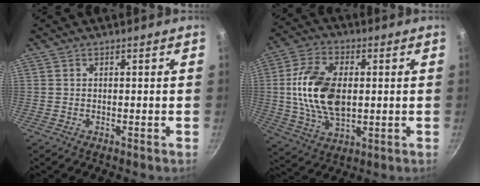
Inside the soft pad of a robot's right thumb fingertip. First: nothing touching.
{"total": 15.8, "force": [1.0, 9.5, 12.6], "torque": [-0.225, 0.004, 0.017]}